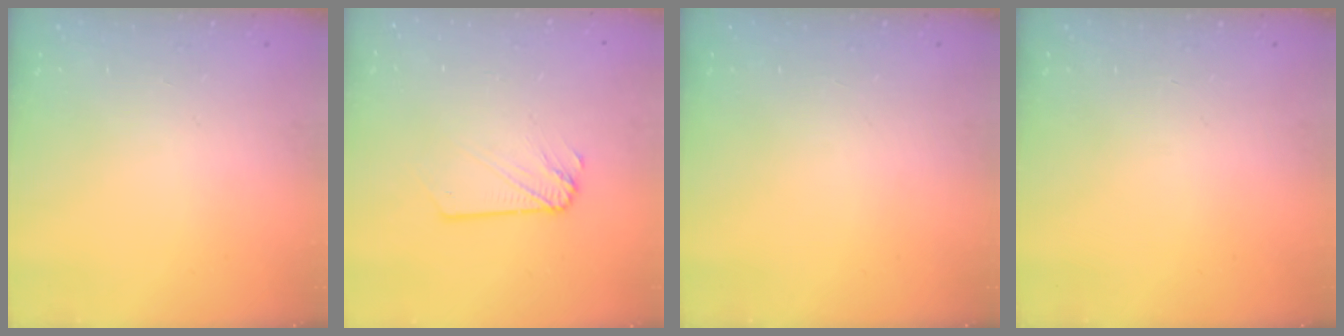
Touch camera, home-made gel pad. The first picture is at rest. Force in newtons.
{"total": 2.1, "press": 2.1, "slide": 0.3}
{"total": 0.0}
{"total": 0.0}